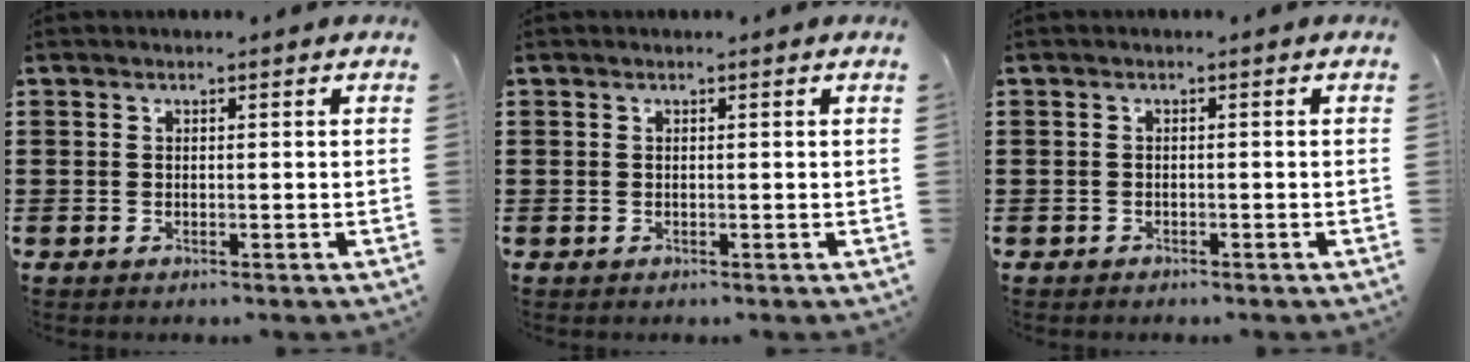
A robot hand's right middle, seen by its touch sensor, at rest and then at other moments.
{"total": 0.0}
{"total": 0.6, "force": [-0.5, 0.2, 0.0], "torque": [0.000, 0.002, -0.012]}